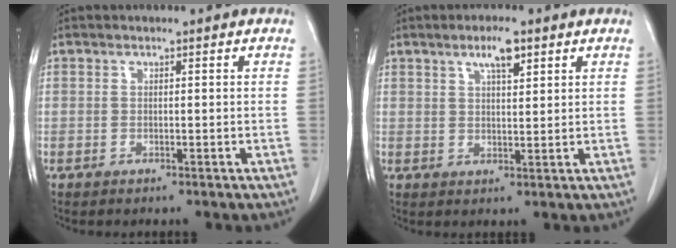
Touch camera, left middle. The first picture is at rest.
{"total": 4.2, "force": [2.5, 0.9, 3.2], "torque": [-0.059, 0.002, 0.043]}